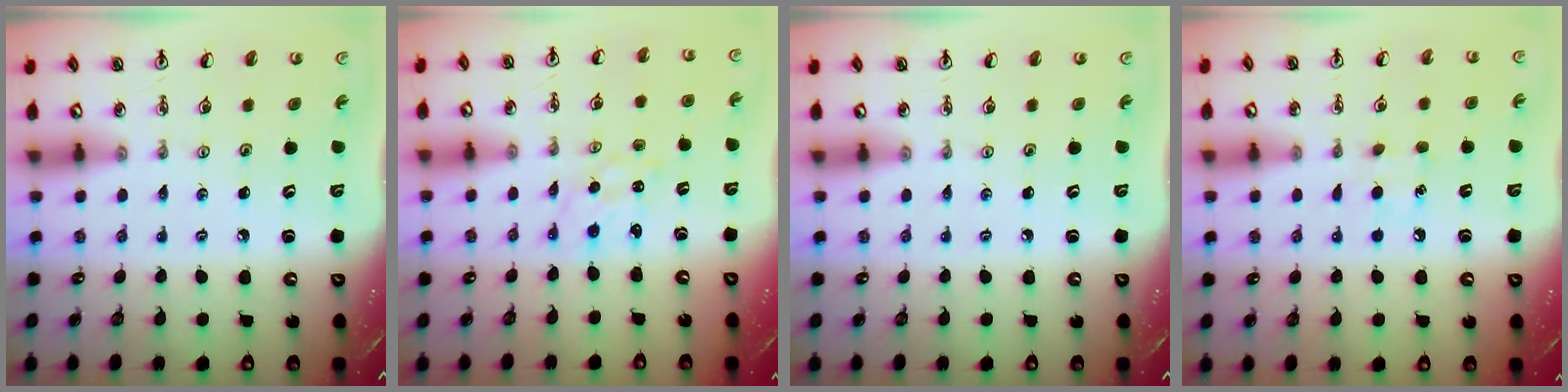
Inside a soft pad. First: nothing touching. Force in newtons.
{"total": 0.6, "press": 0.6, "slide": 0.1}
{"total": 0.0}
{"total": 6.8, "press": 6.8, "slide": 0.8}